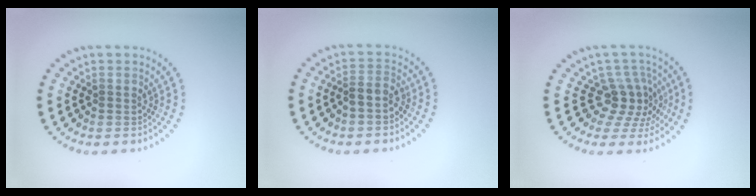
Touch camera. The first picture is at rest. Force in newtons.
{"total": 1.8, "press": 1.6, "slide": 0.9}
{"total": 3.6, "press": 2.6, "slide": 2.4}